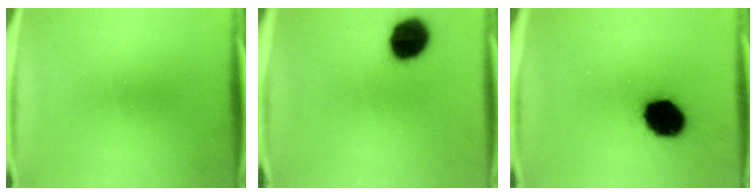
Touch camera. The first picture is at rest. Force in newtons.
{"total": 12.9}
{"total": 15.7}